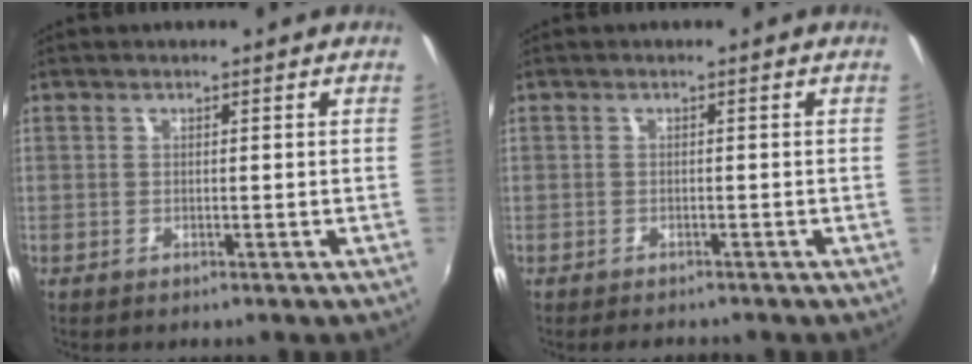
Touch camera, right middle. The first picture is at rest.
{"total": 2.5, "force": [-2.3, 0.8, 0.8], "torque": [-0.021, -0.010, -0.037]}